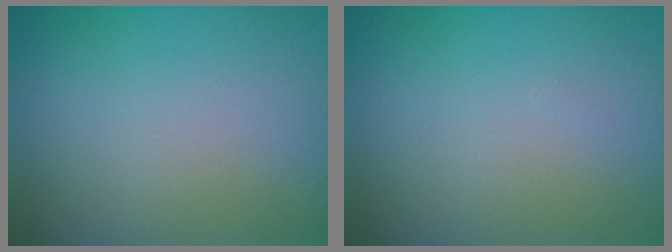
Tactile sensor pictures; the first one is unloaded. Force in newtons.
{"total": 0.0}